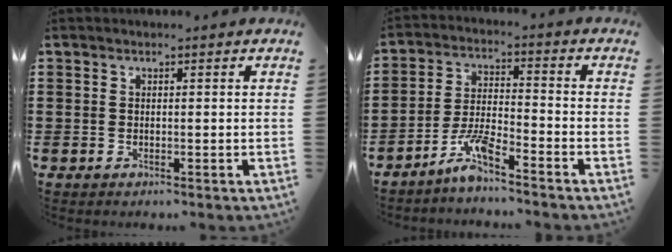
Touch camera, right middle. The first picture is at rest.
{"total": 6.2, "force": [-4.9, 0.5, 3.8], "torque": [-0.084, -0.009, -0.094]}